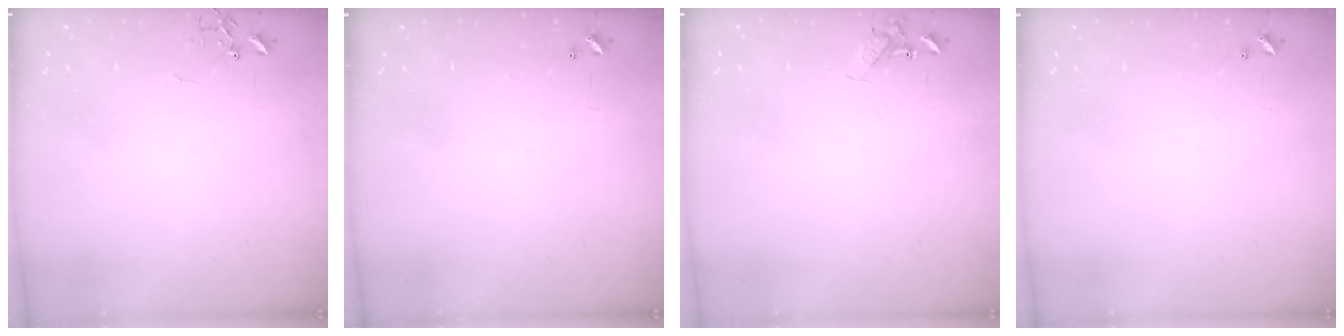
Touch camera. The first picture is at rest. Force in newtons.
{"total": 0.0}
{"total": 8.6, "press": 8.6, "slide": 0.7}
{"total": 0.0}